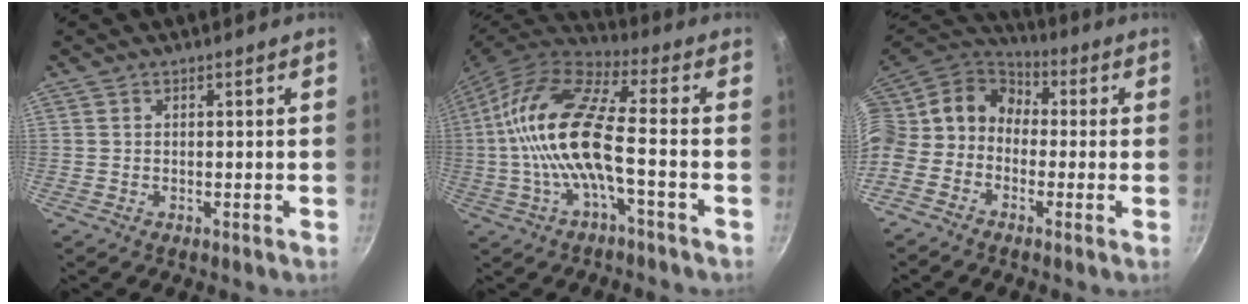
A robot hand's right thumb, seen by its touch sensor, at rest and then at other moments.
{"total": 16.9, "force": [-2.3, 5.6, 15.8], "torque": [-0.316, 0.036, -0.058]}
{"total": 16.6, "force": [-0.6, 13.6, 9.5], "torque": [-0.191, 0.057, -0.037]}